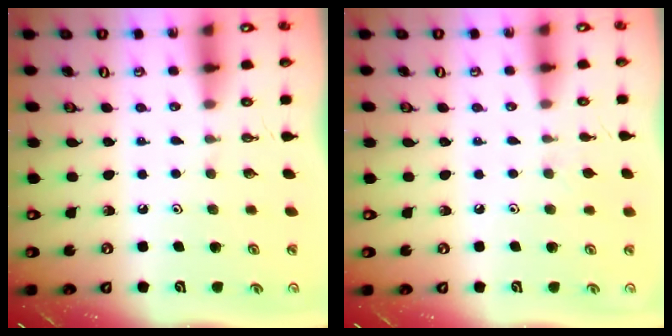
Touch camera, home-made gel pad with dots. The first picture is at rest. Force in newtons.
{"total": 2.9, "press": 2.8, "slide": 0.6}